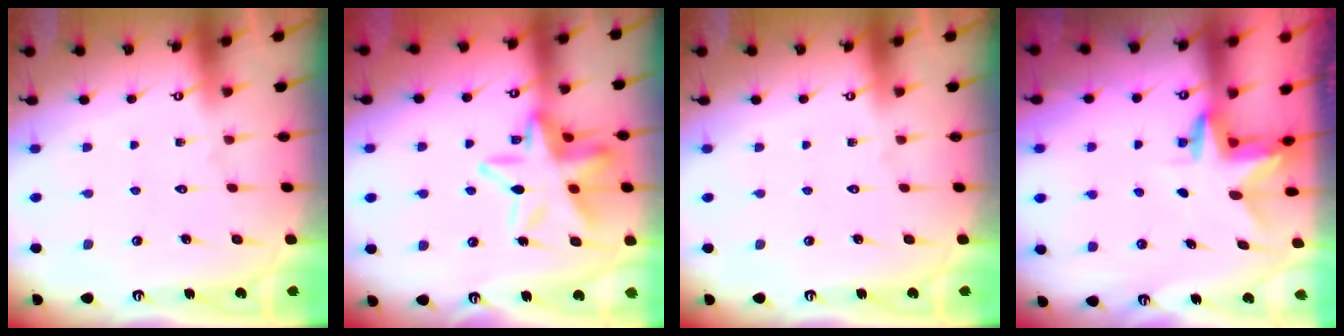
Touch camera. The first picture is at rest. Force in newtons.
{"total": 16.9, "press": 16.8, "slide": 1.5}
{"total": 0.0}
{"total": 3.0, "press": 3.0, "slide": 0.2}